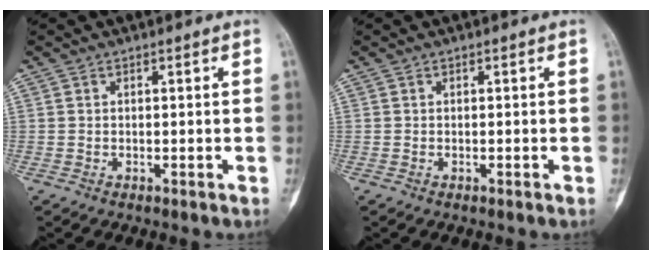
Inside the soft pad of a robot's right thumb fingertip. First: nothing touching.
{"total": 0.0}